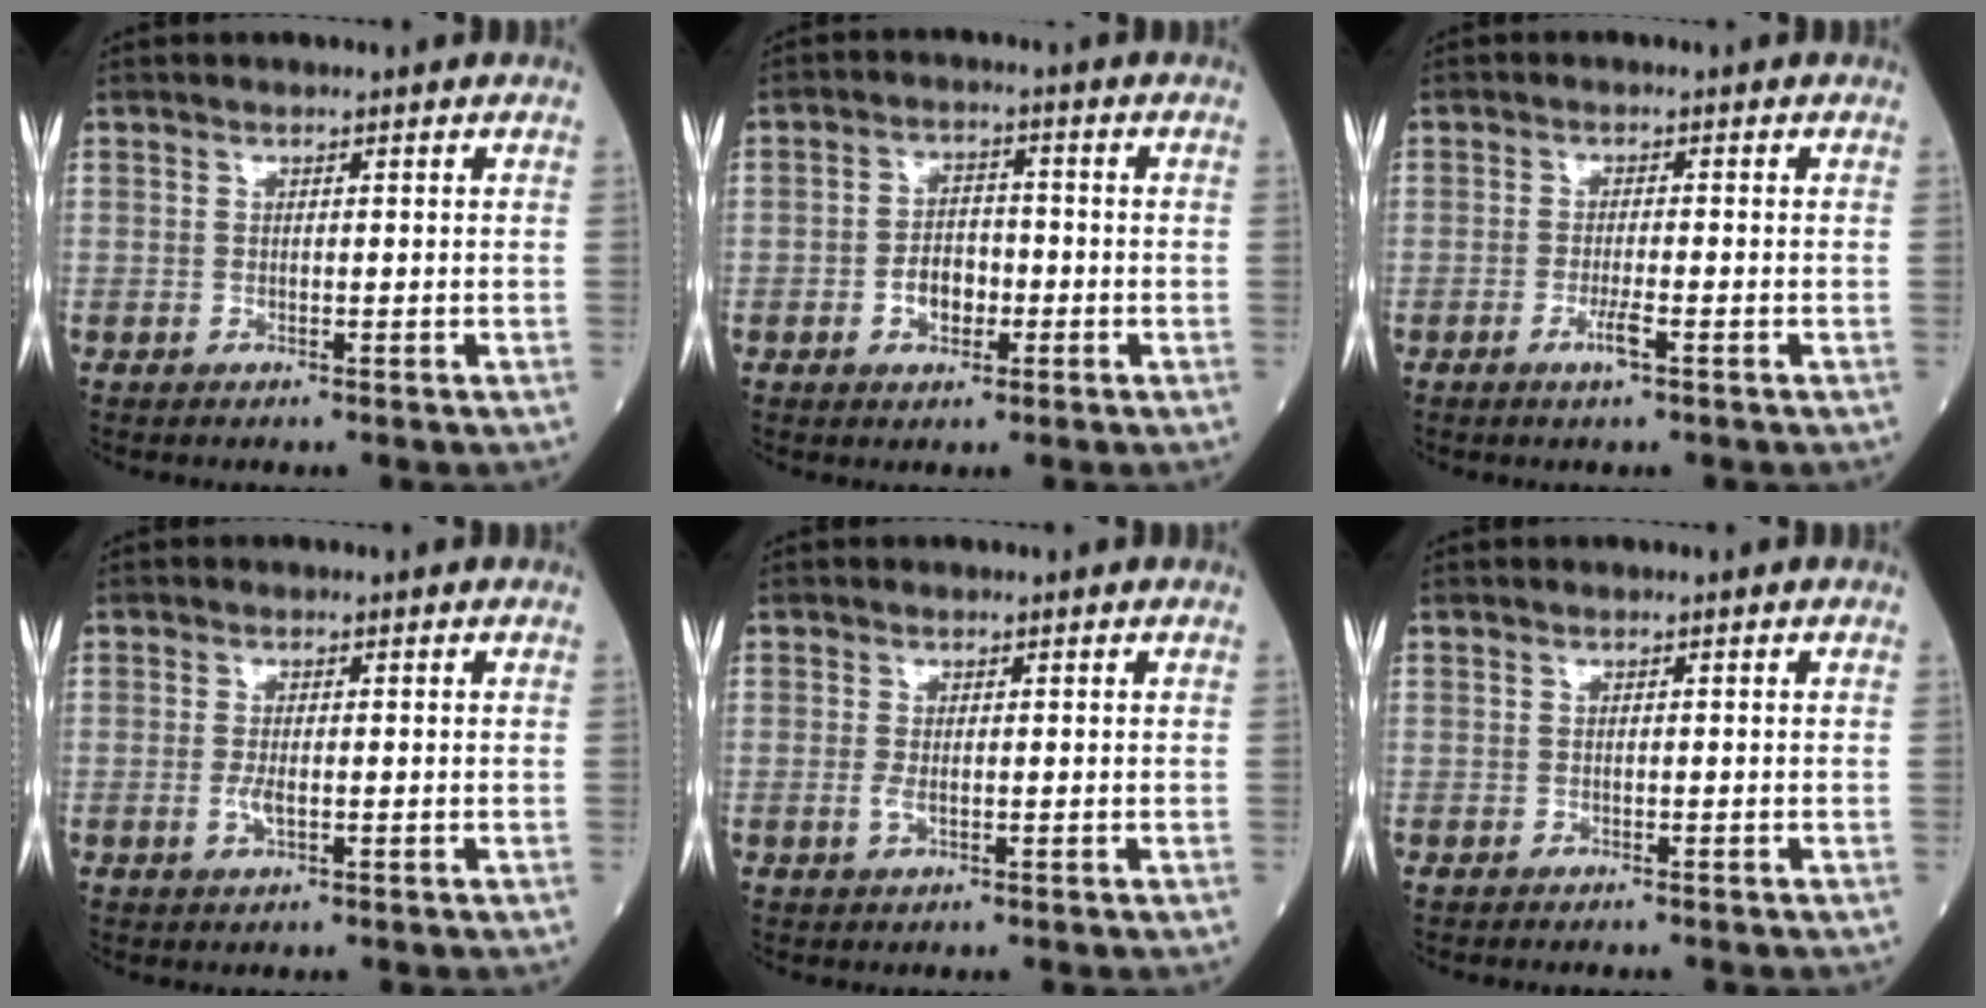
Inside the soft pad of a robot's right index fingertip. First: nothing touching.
{"total": 4.6, "force": [-1.5, 2.9, 3.3], "torque": [-0.054, 0.009, -0.024]}
{"total": 2.6, "force": [-1.3, 0.0, 2.3], "torque": [-0.045, -0.004, -0.025]}
{"total": 1.9, "force": [-0.5, 0.6, 1.7], "torque": [-0.039, -0.002, -0.008]}
{"total": 1.1, "force": [-0.2, 0.4, 1.0], "torque": [-0.024, -0.002, -0.004]}
{"total": 0.9, "force": [-0.9, 0.2, 0.3], "torque": [-0.004, 0.000, -0.014]}